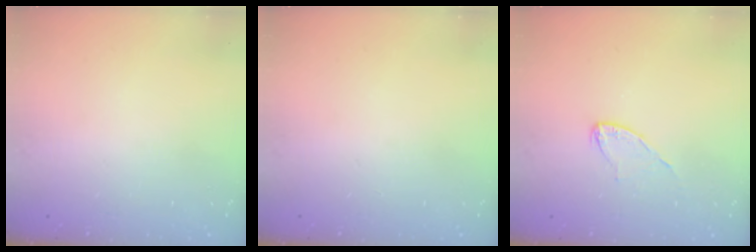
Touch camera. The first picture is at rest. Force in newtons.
{"total": 0.0}
{"total": 5.9, "press": 5.9, "slide": 0.5}